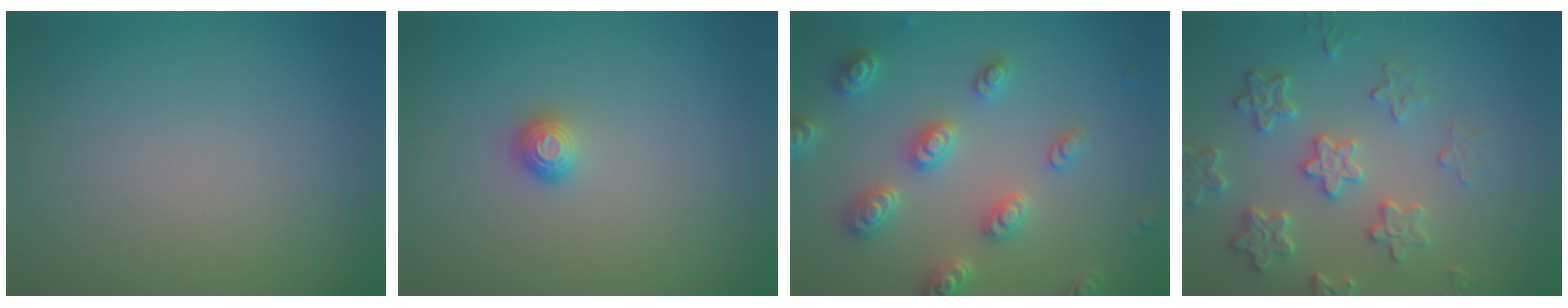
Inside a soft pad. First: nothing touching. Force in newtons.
{"total": 1.1, "press": 1.0, "slide": 0.4}
{"total": 5.0, "press": 4.9, "slide": 1.0}
{"total": 4.8, "press": 4.1, "slide": 2.5}